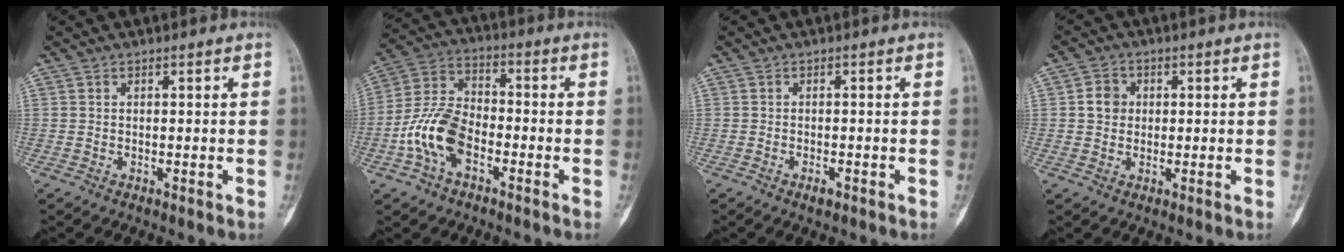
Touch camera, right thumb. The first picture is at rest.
{"total": 11.6, "force": [-4.2, 6.8, 8.4], "torque": [-0.168, 0.036, -0.086]}
{"total": 1.5, "force": [-0.9, 0.6, 1.0], "torque": [-0.019, 0.002, -0.014]}
{"total": 3.8, "force": [0.5, 3.3, 1.7], "torque": [-0.015, 0.004, 0.004]}